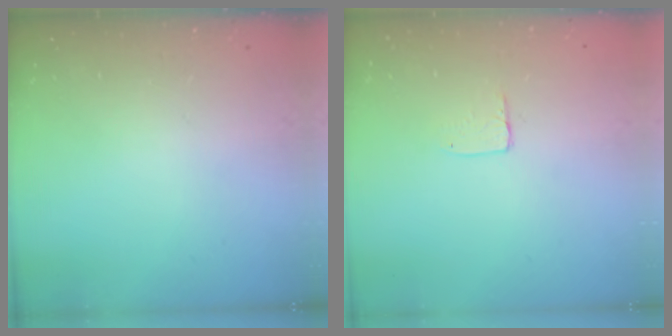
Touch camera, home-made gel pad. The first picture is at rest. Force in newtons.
{"total": 3.8, "press": 3.8, "slide": 0.3}